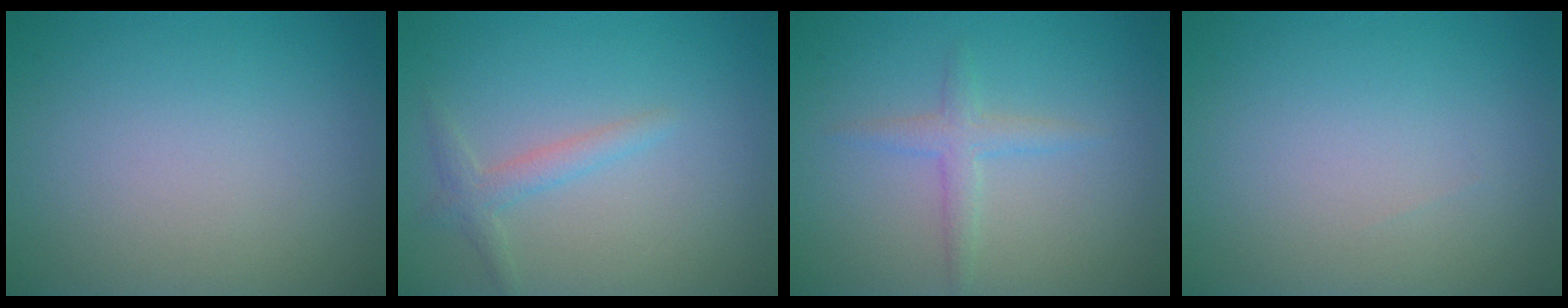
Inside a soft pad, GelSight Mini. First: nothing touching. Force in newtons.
{"total": 1.7, "press": 1.7, "slide": 0.1}
{"total": 1.9, "press": 1.9, "slide": 0.1}
{"total": 0.0}